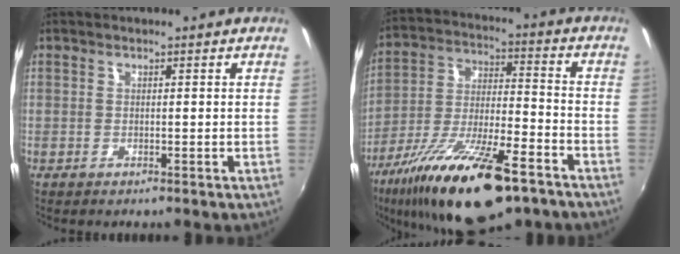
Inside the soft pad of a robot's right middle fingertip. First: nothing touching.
{"total": 22.0, "force": [-14.3, 6.3, 15.5], "torque": [-0.287, -0.037, -0.240]}